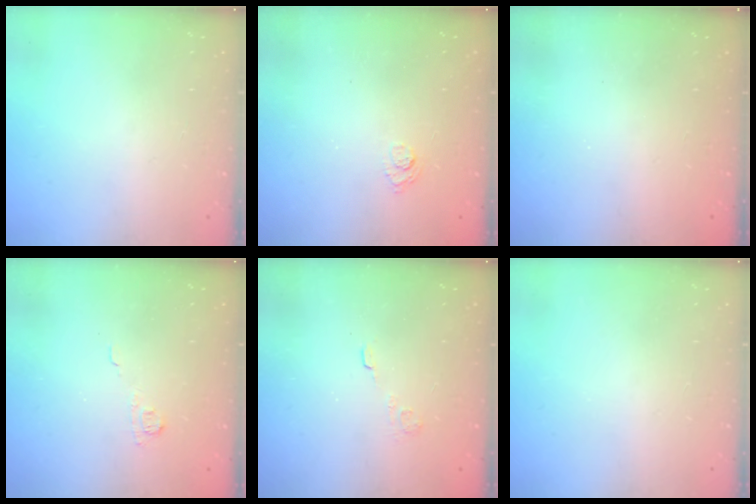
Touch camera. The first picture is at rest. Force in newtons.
{"total": 3.2, "press": 3.0, "slide": 1.1}
{"total": 2.4, "press": 2.3, "slide": 0.8}
{"total": 3.9, "press": 3.7, "slide": 1.1}
{"total": 2.1, "press": 1.6, "slide": 1.4}
{"total": 0.0}